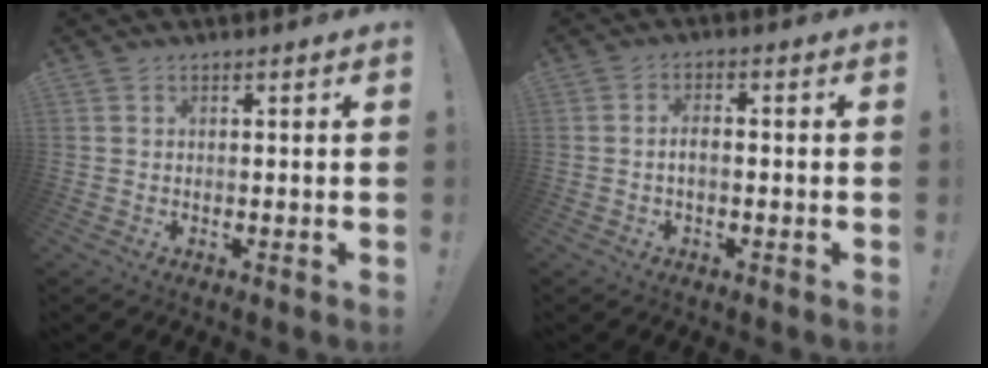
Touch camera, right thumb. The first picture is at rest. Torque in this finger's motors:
{"motor_torque": [-0.20, 0.12, -0.05, 0.04, 0.14]}